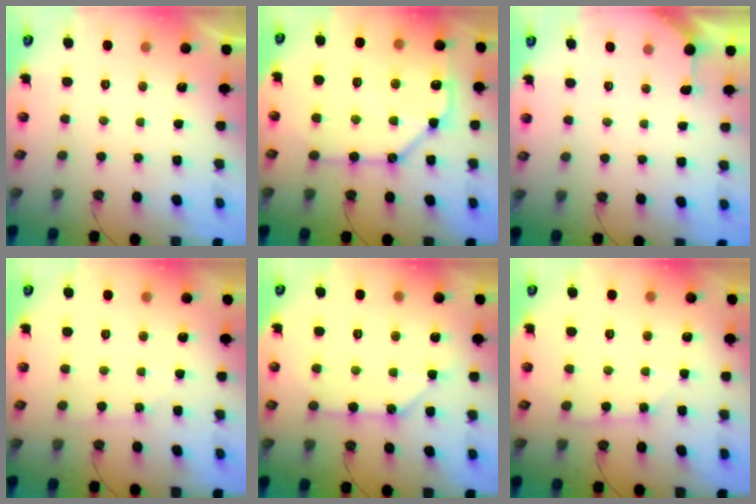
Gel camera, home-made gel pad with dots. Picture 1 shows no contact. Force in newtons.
{"total": 17.1, "press": 17.0, "slide": 1.8}
{"total": 2.7, "press": 2.7, "slide": 0.3}
{"total": 2.7, "press": 2.7, "slide": 0.5}
{"total": 12.0, "press": 12.0, "slide": 1.0}
{"total": 5.1, "press": 5.1, "slide": 0.6}